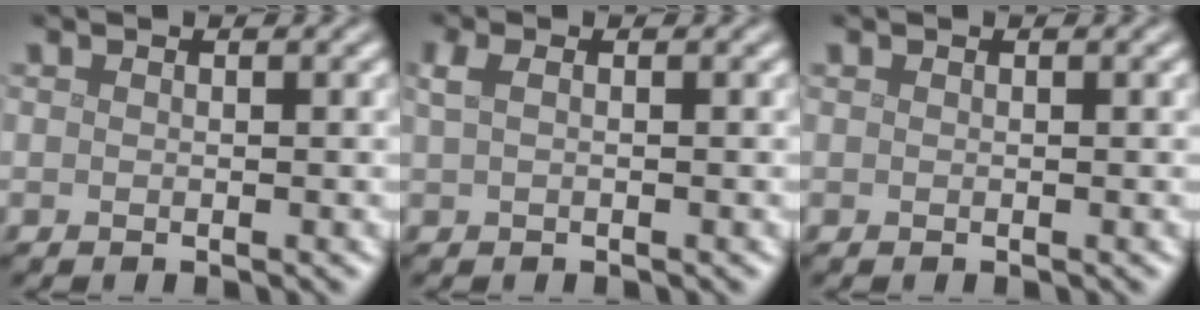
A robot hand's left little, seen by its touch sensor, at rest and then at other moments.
{"total": 1.4, "force": [0.5, 0.5, 1.2], "torque": [-0.030, 0.007, 0.008]}
{"total": 0.0}